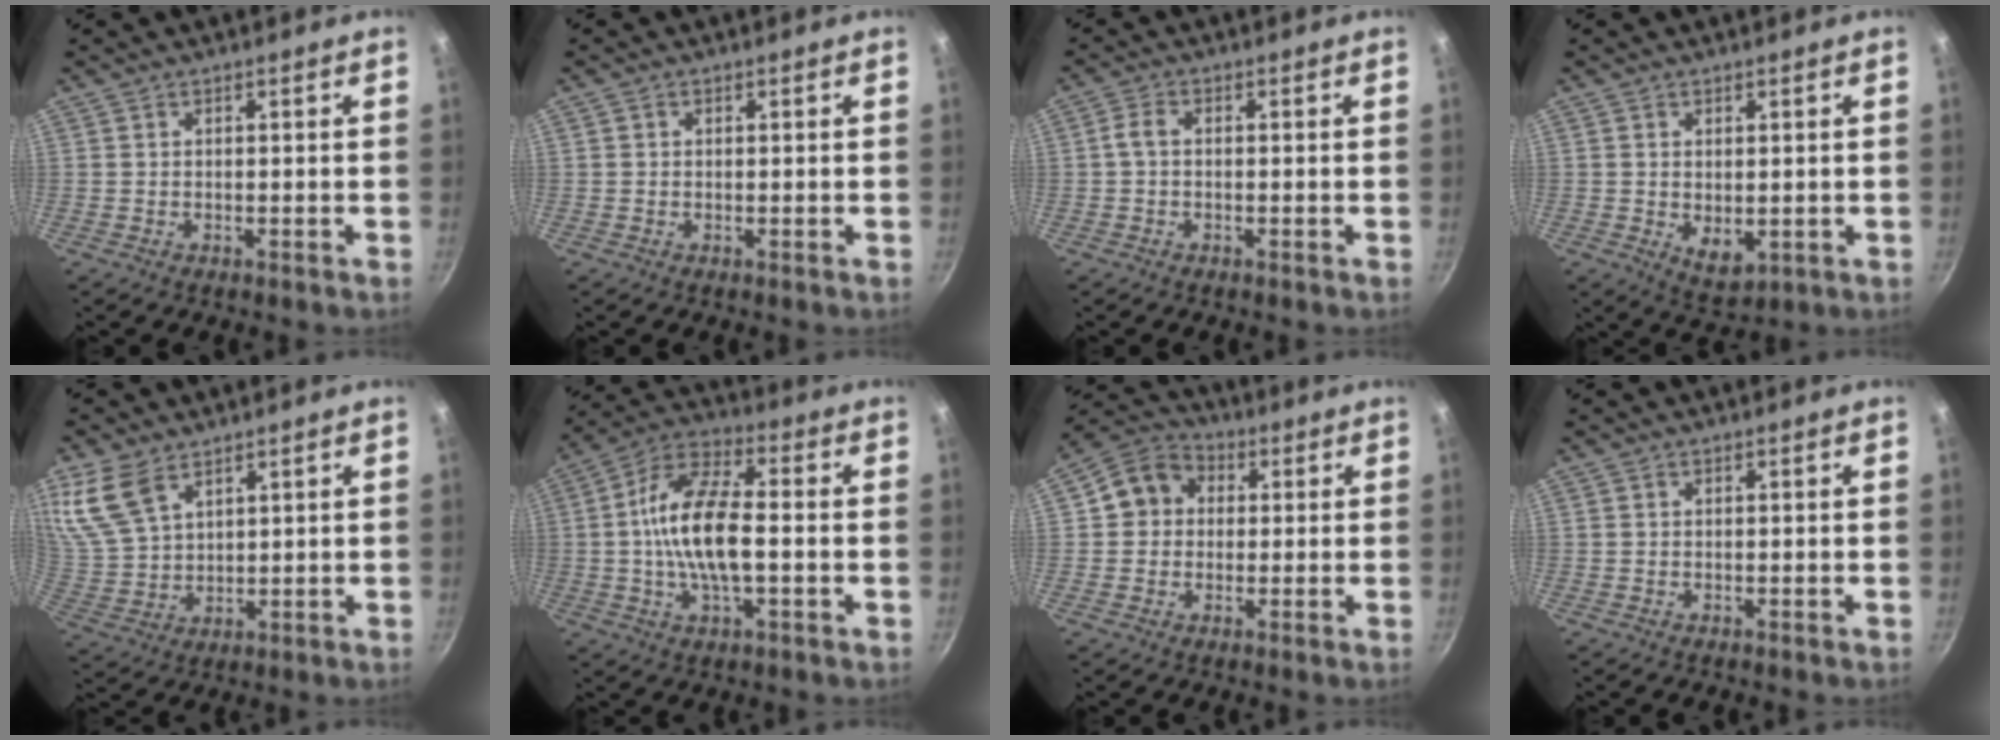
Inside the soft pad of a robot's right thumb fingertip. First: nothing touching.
{"total": 0.5, "force": [0.1, 0.5, 0.2], "torque": [-0.001, 0.003, 0.002]}
{"total": 2.3, "force": [-0.3, 1.4, 1.8], "torque": [-0.041, 0.012, -0.010]}
{"total": 5.3, "force": [-0.2, 3.2, 4.1], "torque": [-0.061, -0.017, 0.008]}
{"total": 11.4, "force": [6.8, 6.5, 6.4], "torque": [-0.130, -0.014, 0.151]}
{"total": 14.8, "force": [-0.9, 6.5, 13.3], "torque": [-0.242, 0.030, -0.031]}
{"total": 8.3, "force": [1.0, 7.3, 3.7], "torque": [-0.030, 0.016, -0.002]}
{"total": 0.0}